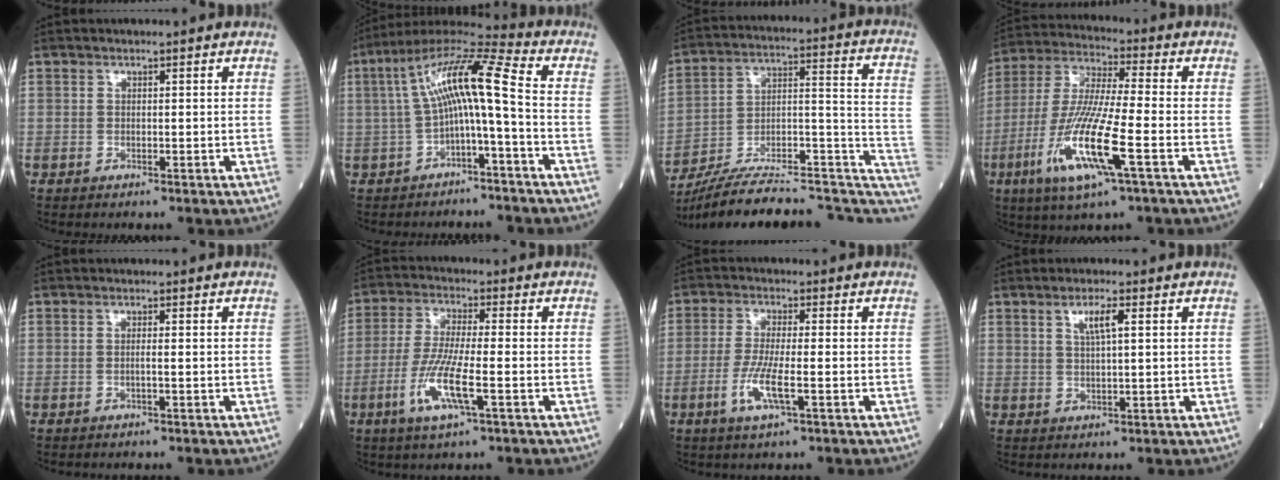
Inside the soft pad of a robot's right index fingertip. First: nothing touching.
{"total": 10.9, "force": [-0.7, 0.9, 10.9], "torque": [-0.200, 0.047, -0.017]}
{"total": 24.0, "force": [-19.6, 5.8, 12.5], "torque": [-0.155, 0.051, -0.290]}
{"total": 15.1, "force": [-5.4, 0.9, 14.1], "torque": [-0.297, -0.020, -0.104]}
{"total": 0.9, "force": [-0.2, -0.1, 0.8], "torque": [-0.015, 0.001, -0.005]}
{"total": 9.0, "force": [-3.2, 0.6, 8.4], "torque": [-0.175, -0.013, -0.065]}
{"total": 6.1, "force": [-2.1, 0.4, 5.7], "torque": [-0.118, -0.011, -0.042]}
{"total": 3.4, "force": [1.4, 0.3, 3.1], "torque": [-0.058, 0.003, 0.026]}